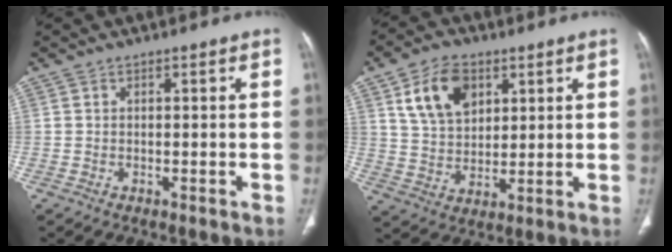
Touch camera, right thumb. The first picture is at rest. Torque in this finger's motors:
{"motor_torque": [-0.60, 0.78, 0.57, -0.01, 0.08]}